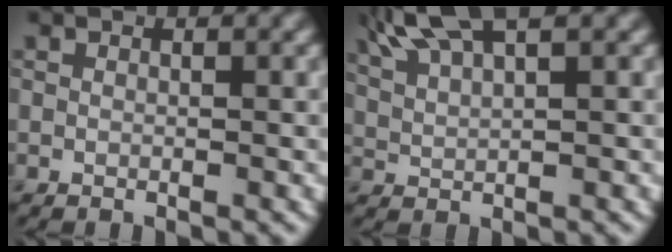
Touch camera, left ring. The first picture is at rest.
{"total": 5.2, "force": [3.7, 1.2, 3.4], "torque": [-0.069, 0.019, 0.069]}